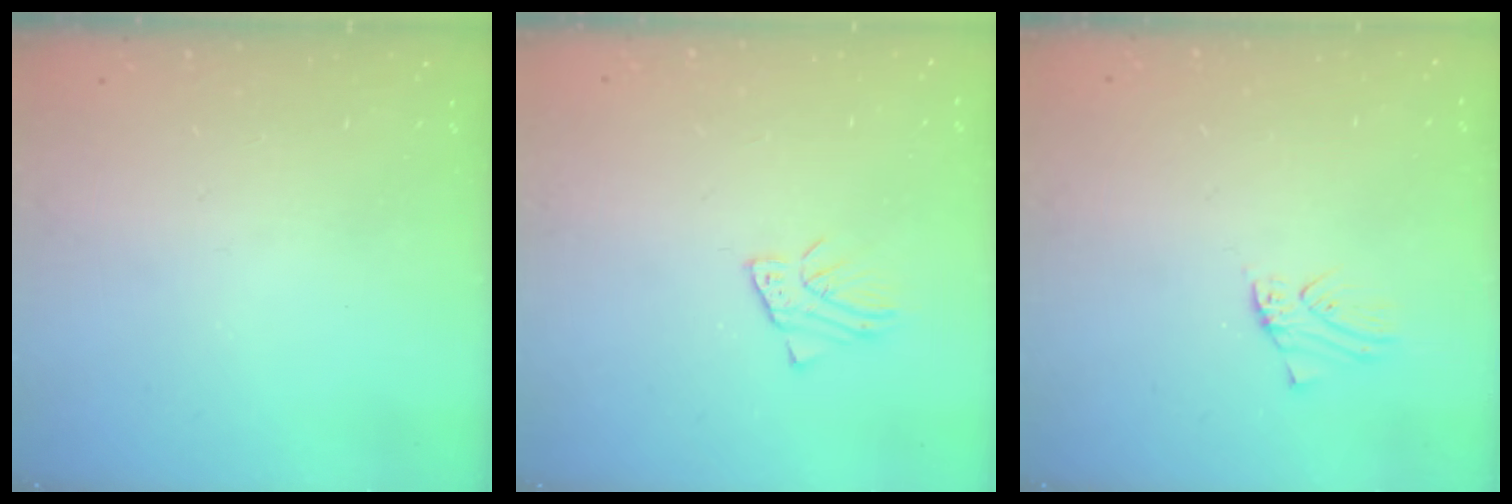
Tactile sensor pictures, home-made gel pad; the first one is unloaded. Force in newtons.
{"total": 2.3, "press": 2.3, "slide": 0.2}
{"total": 0.9, "press": 0.9, "slide": 0.1}